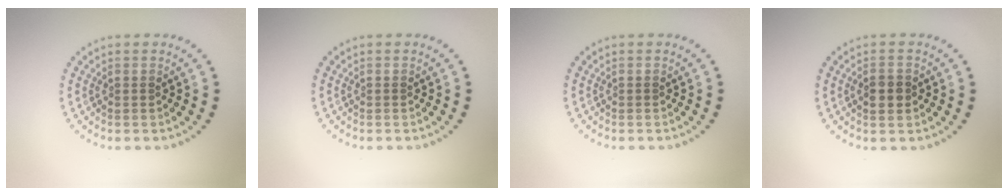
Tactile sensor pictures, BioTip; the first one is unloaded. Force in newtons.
{"total": 0.0}
{"total": 0.0}
{"total": 1.8, "press": 1.7, "slide": 0.3}